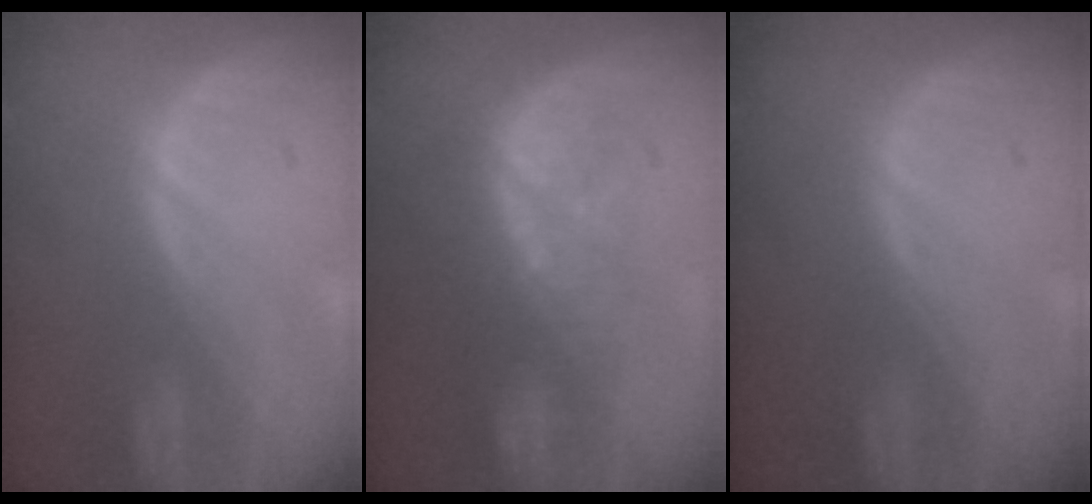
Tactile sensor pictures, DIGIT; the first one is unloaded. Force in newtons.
{"total": 8.0, "press": 7.6, "slide": 2.6}
{"total": 0.0}